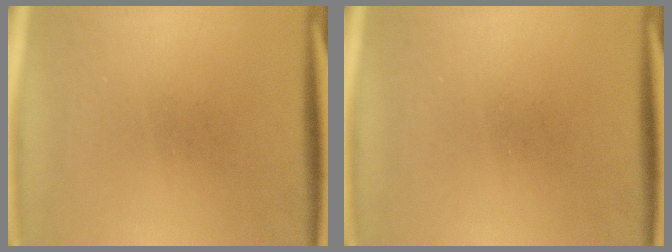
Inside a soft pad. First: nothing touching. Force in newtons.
{"total": 0.0}